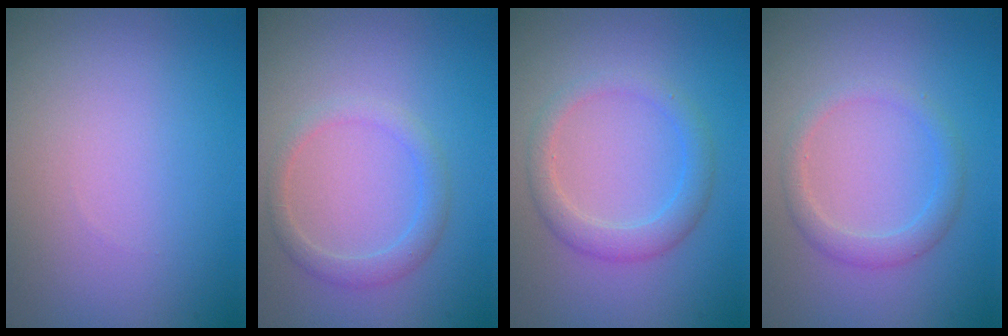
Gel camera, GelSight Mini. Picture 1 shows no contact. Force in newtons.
{"total": 2.0, "press": 2.0, "slide": 0.3}
{"total": 2.7, "press": 2.7, "slide": 0.1}
{"total": 2.1, "press": 2.1, "slide": 0.2}